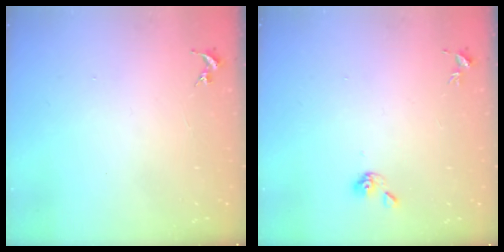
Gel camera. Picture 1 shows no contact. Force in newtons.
{"total": 4.8, "press": 4.8, "slide": 0.8}